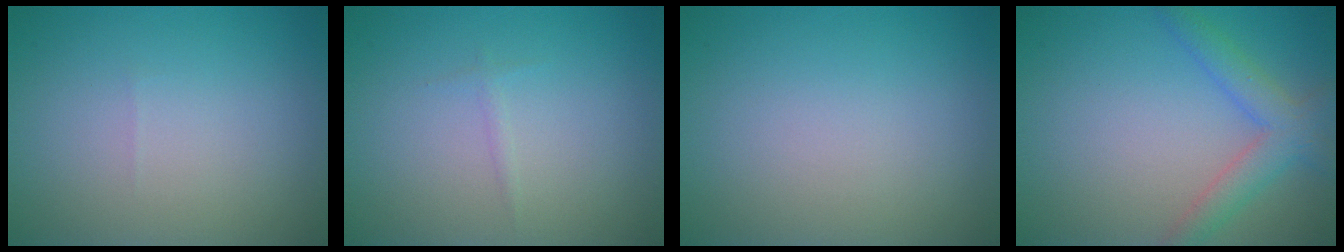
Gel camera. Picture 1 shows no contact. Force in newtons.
{"total": 0.5, "press": 0.5, "slide": 0.1}
{"total": 0.0}
{"total": 3.5, "press": 3.5, "slide": 0.1}